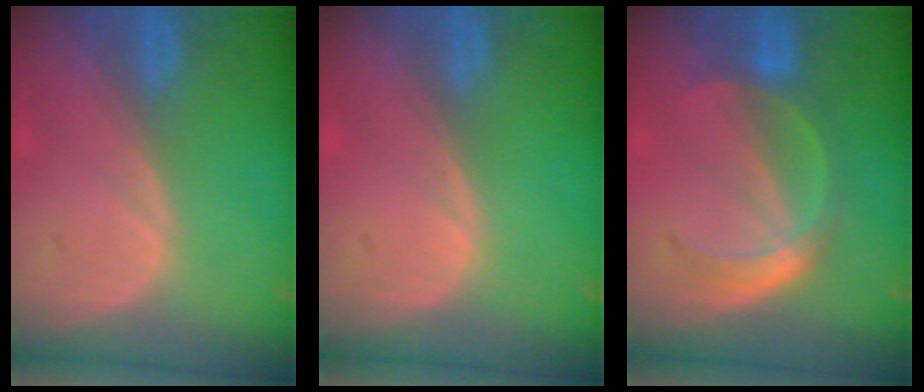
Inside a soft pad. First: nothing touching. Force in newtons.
{"total": 0.0}
{"total": 4.8, "press": 4.8, "slide": 0.4}